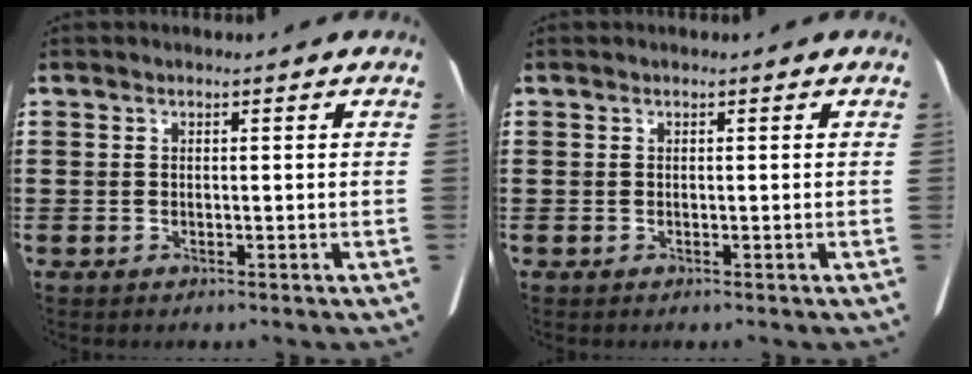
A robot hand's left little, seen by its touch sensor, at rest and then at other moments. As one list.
[{"total": 0.0}]